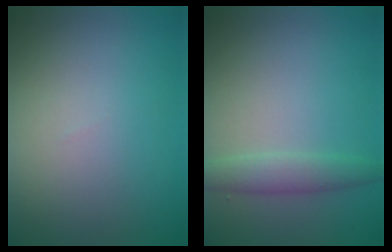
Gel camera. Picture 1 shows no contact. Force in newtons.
{"total": 2.4, "press": 2.4, "slide": 0.1}